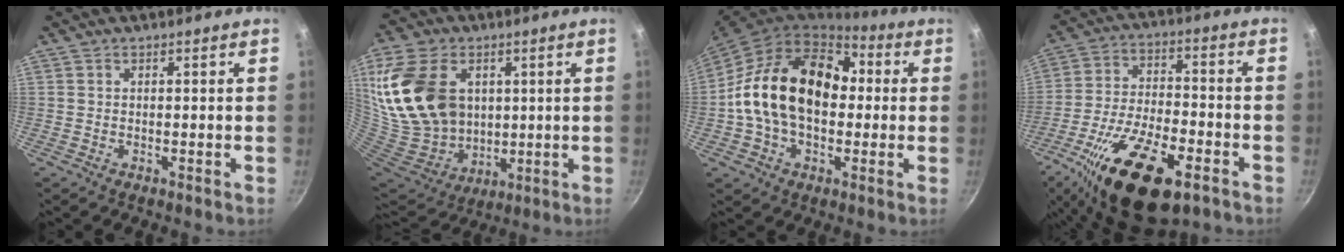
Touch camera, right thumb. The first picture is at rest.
{"total": 23.7, "force": [5.8, 17.1, 15.3], "torque": [-0.292, -0.018, 0.126]}
{"total": 20.7, "force": [1.1, 14.4, 14.8], "torque": [-0.226, 0.042, 0.008]}
{"total": 21.9, "force": [-11.3, 9.1, 16.3], "torque": [-0.278, 0.028, -0.198]}